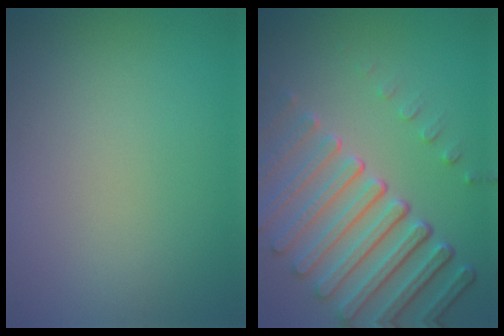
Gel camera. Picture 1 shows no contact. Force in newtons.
{"total": 7.8, "press": 5.8, "slide": 5.3}